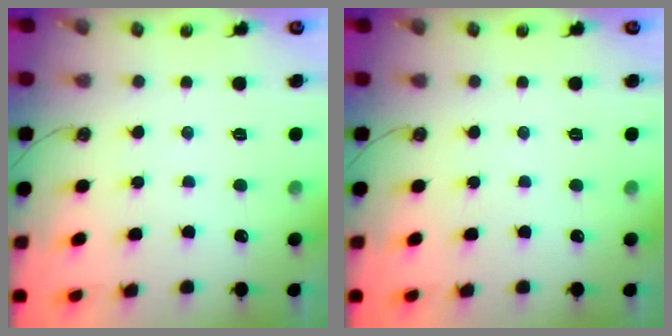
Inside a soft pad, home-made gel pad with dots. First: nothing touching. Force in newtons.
{"total": 0.0}